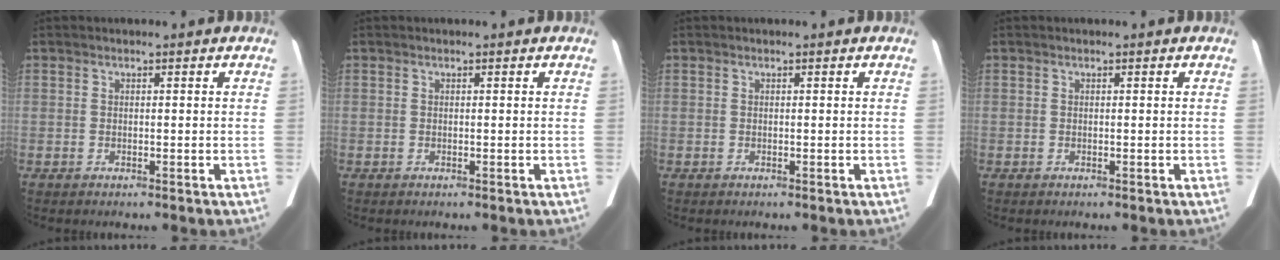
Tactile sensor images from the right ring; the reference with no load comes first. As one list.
[{"total": 0.0}, {"total": 0.0}, {"total": 0.0}]